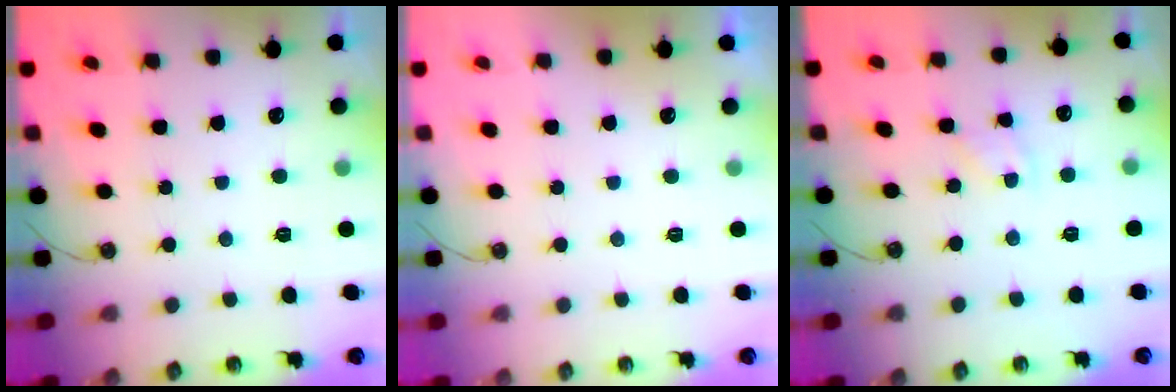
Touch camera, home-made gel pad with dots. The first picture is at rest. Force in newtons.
{"total": 0.0}
{"total": 4.6, "press": 4.5, "slide": 0.7}